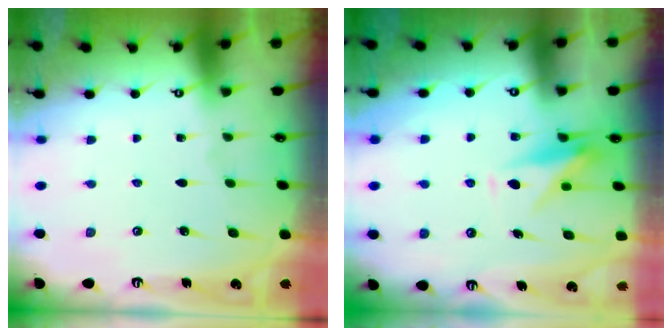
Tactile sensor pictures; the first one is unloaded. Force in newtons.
{"total": 9.2, "press": 9.2, "slide": 0.1}